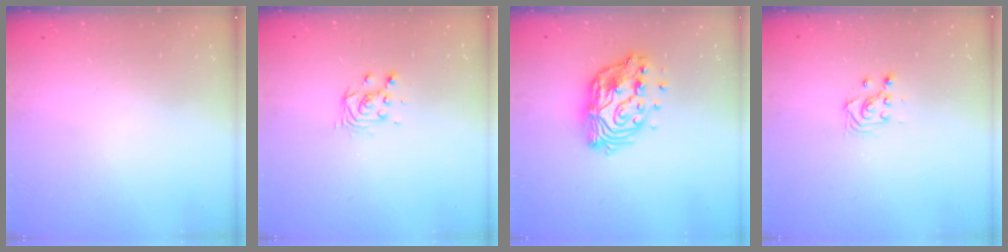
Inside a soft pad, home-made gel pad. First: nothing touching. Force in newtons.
{"total": 4.1, "press": 4.1, "slide": 0.3}
{"total": 14.1, "press": 14.1, "slide": 1.1}
{"total": 3.4, "press": 3.1, "slide": 1.2}